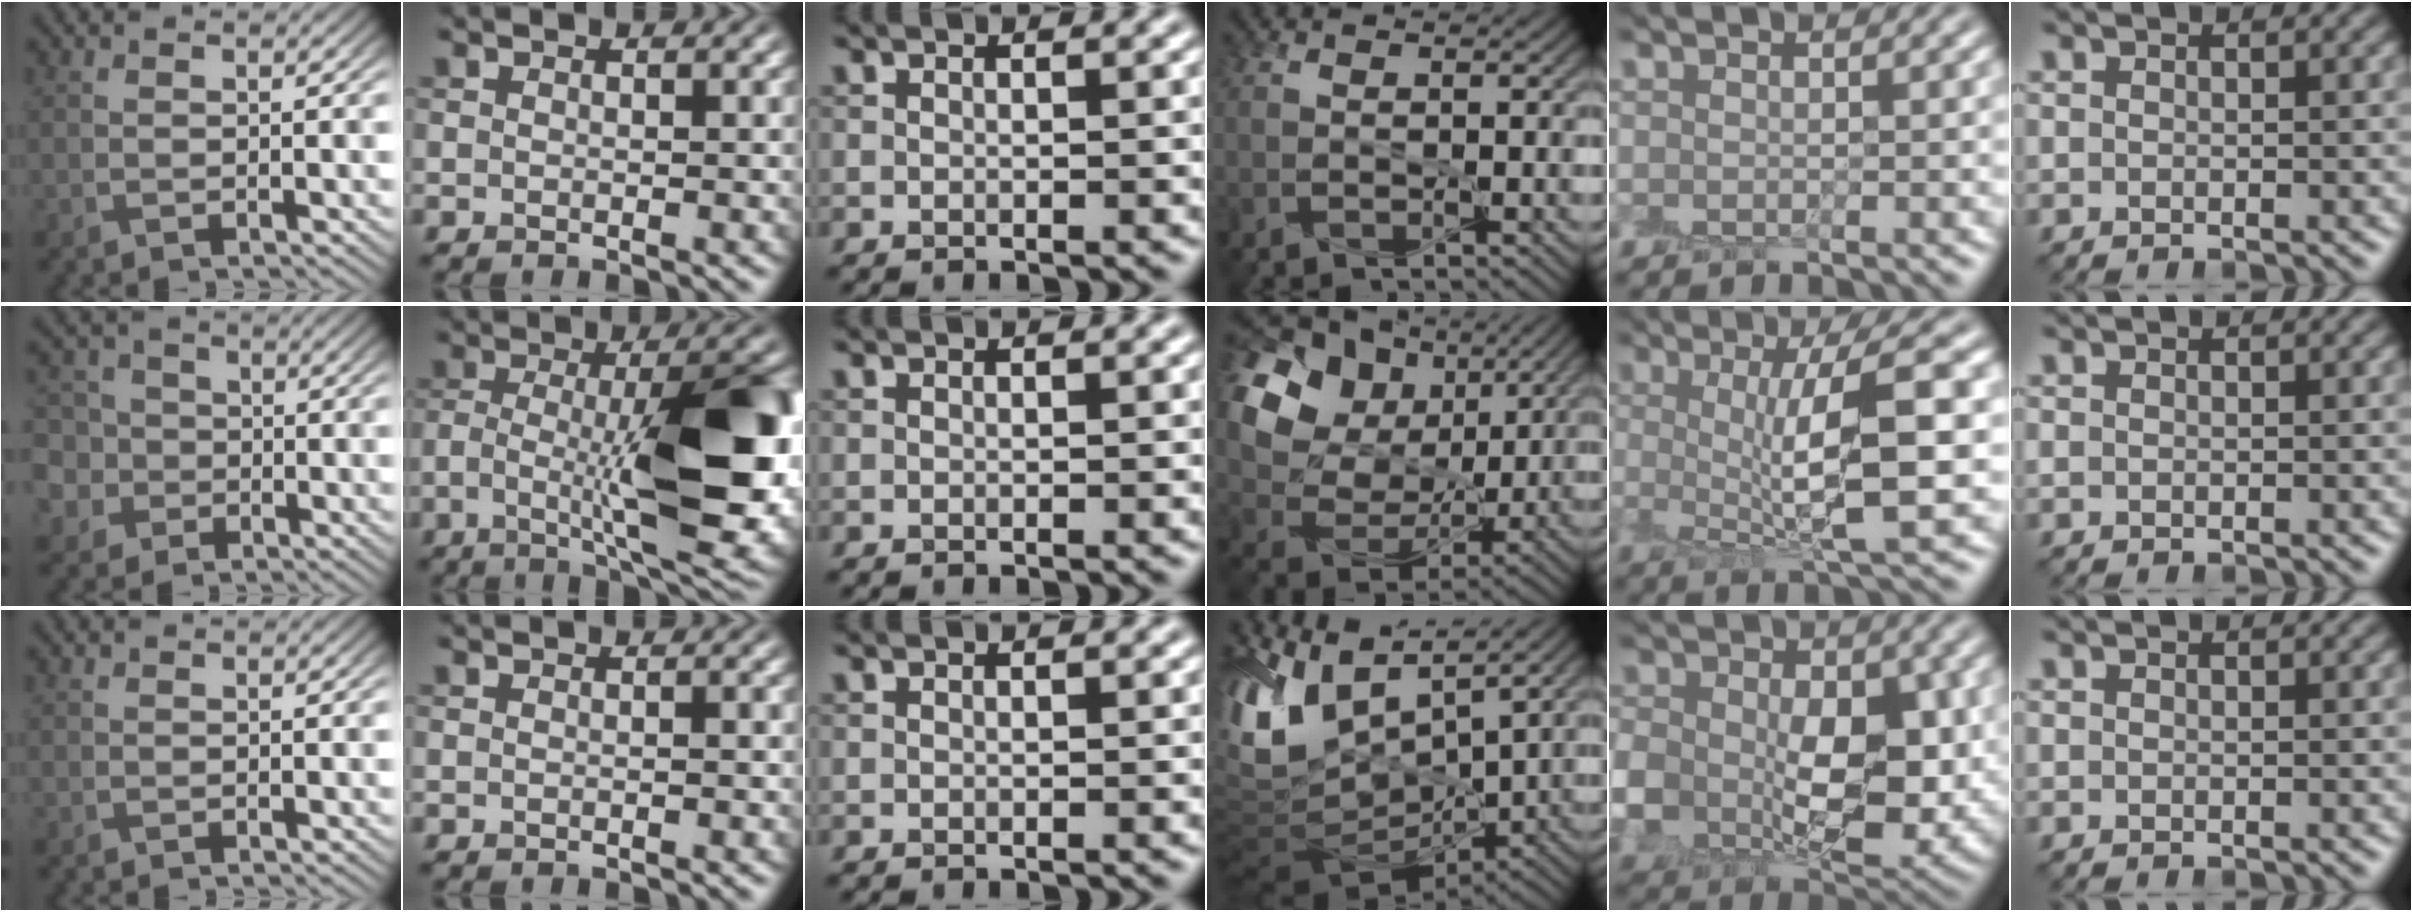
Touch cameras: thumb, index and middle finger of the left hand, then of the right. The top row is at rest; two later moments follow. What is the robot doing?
{"motion": "peel", "object": "small bumper sticker"}